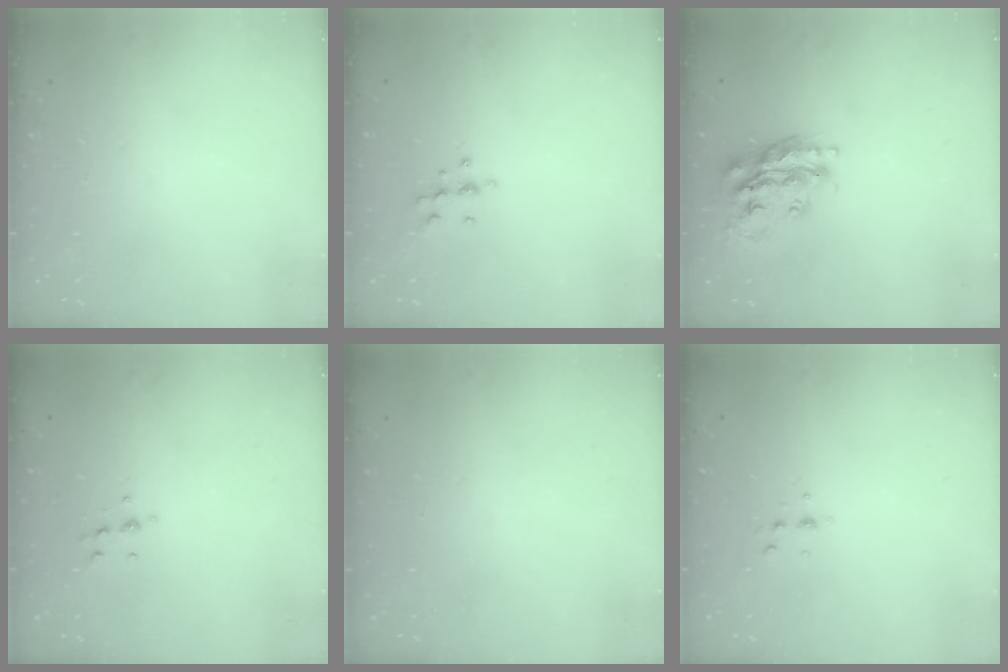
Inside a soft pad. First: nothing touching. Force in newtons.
{"total": 7.1, "press": 7.0, "slide": 1.3}
{"total": 18.1, "press": 18.0, "slide": 1.4}
{"total": 5.8, "press": 5.8, "slide": 0.6}
{"total": 0.0}
{"total": 4.0, "press": 3.9, "slide": 0.9}